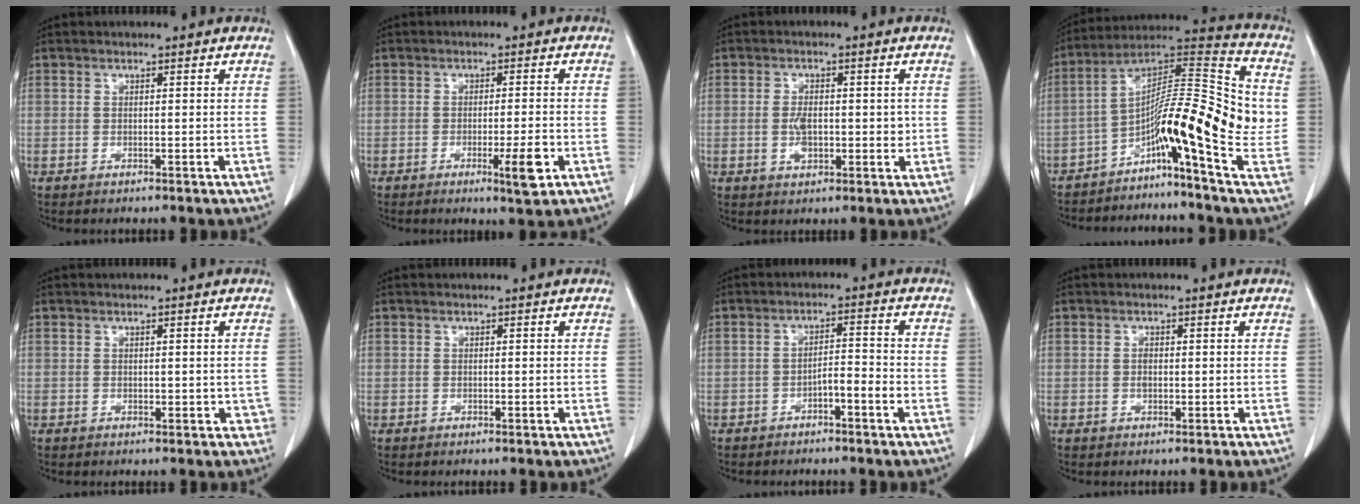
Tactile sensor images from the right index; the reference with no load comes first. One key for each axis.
{"total": 4.8, "fx": -2.0, "fy": 0.3, "fz": 4.3, "tx": -0.062, "ty": -0.006, "tz": -0.028}
{"total": 4.6, "fx": -0.4, "fy": 2.4, "fz": 3.9, "tx": -0.071, "ty": 0.003, "tz": -0.004}
{"total": 15.5, "fx": -3.4, "fy": 1.5, "fz": 15.1, "tx": -0.240, "ty": 0.037, "tz": -0.067}
{"total": 1.2, "fx": 0.0, "fy": 0.9, "fz": 0.8, "tx": -0.001, "ty": 0.004, "tz": 0.002}
{"total": 0.0}
{"total": 3.2, "fx": -1.8, "fy": 0.4, "fz": 2.7, "tx": -0.040, "ty": 0.012, "tz": -0.029}
{"total": 0.9, "fx": -0.1, "fy": 0.5, "fz": 0.8, "tx": -0.016, "ty": 0.001, "tz": -0.001}